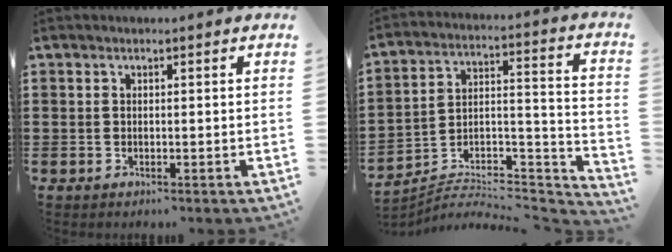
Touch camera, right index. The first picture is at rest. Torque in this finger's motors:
{"motor_torque": [-1.34, 0.80, -1.05, -0.21]}